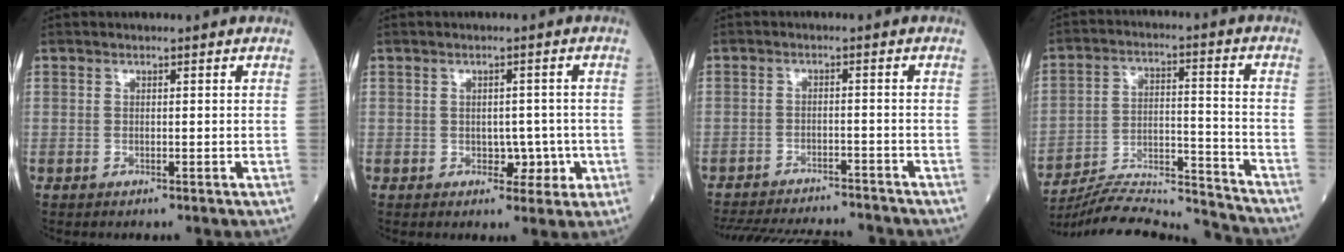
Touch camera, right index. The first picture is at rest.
{"total": 3.4, "force": [-0.8, 2.5, 2.2], "torque": [-0.015, 0.007, -0.006]}
{"total": 16.3, "force": [-14.9, 3.2, 5.8], "torque": [-0.133, -0.014, -0.208]}
{"total": 18.3, "force": [-17.9, 0.1, 3.7], "torque": [-0.077, 0.016, -0.281]}